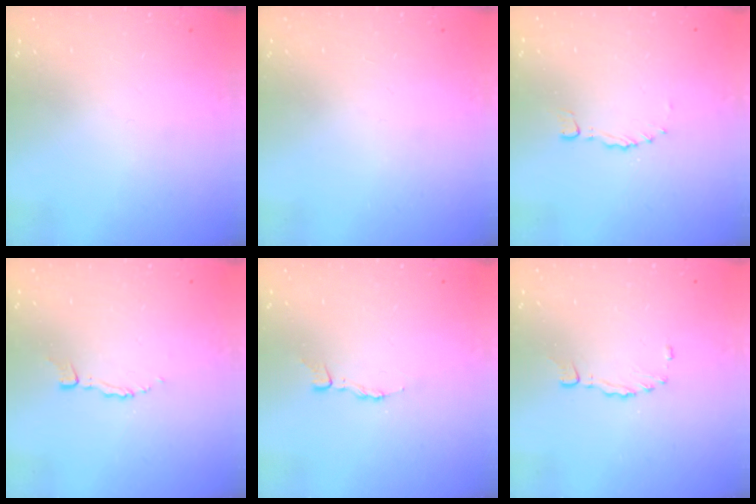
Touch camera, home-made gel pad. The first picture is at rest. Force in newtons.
{"total": 0.0}
{"total": 0.0}
{"total": 2.9, "press": 2.9, "slide": 0.2}
{"total": 3.7, "press": 3.7, "slide": 0.1}
{"total": 1.5, "press": 1.4, "slide": 0.4}